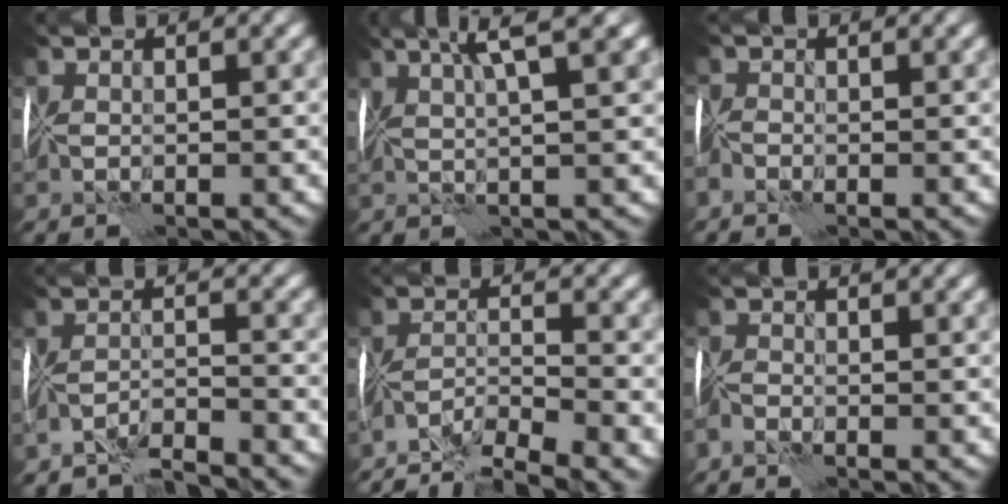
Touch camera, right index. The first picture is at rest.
{"total": 5.6, "force": [2.9, 0.2, 4.8], "torque": [-0.066, 0.014, 0.044]}
{"total": 1.6, "force": [-1.3, 0.5, 0.7], "torque": [-0.016, -0.004, -0.032]}
{"total": 4.4, "force": [-4.3, -1.1, 0.1], "torque": [0.009, -0.011, -0.075]}
{"total": 5.3, "force": [-4.9, -0.9, 1.9], "torque": [-0.018, -0.011, -0.090]}
{"total": 1.9, "force": [-1.7, 0.3, 0.6], "torque": [-0.016, -0.001, -0.037]}